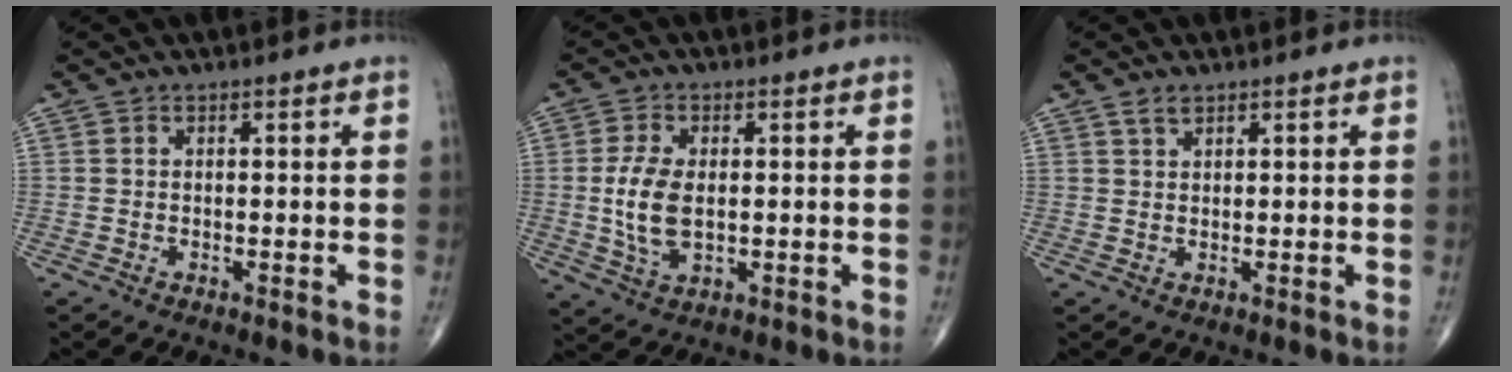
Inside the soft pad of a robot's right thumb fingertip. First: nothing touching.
{"total": 8.2, "force": [0.0, 4.4, 6.9], "torque": [-0.142, -0.006, 0.004]}
{"total": 1.7, "force": [1.3, 0.8, 0.8], "torque": [-0.012, -0.002, 0.024]}